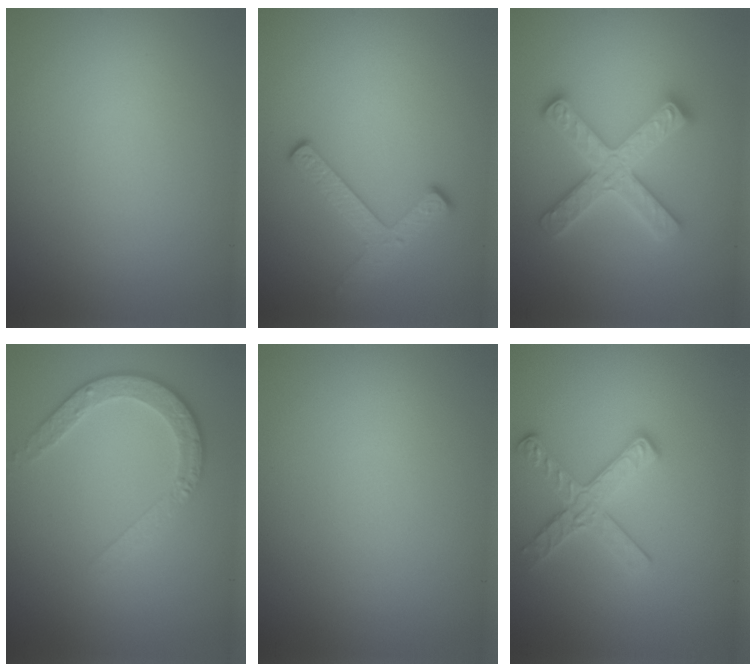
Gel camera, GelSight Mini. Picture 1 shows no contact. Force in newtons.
{"total": 2.5, "press": 2.3, "slide": 0.9}
{"total": 5.1, "press": 5.0, "slide": 0.7}
{"total": 3.6, "press": 2.8, "slide": 2.2}
{"total": 0.0}
{"total": 2.9, "press": 2.8, "slide": 0.6}